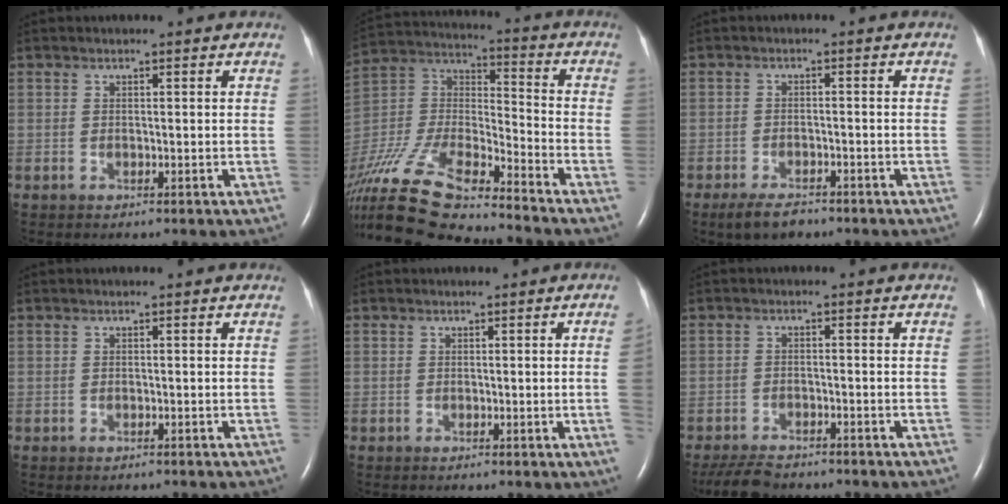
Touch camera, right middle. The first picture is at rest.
{"total": 21.4, "force": [-18.9, 1.7, 9.8], "torque": [-0.255, -0.012, -0.358]}
{"total": 3.5, "force": [-2.6, 1.2, 2.0], "torque": [-0.045, -0.005, -0.042]}
{"total": 0.0}
{"total": 2.4, "force": [-0.1, -1.2, 2.0], "torque": [-0.023, -0.003, 0.001]}
{"total": 6.5, "force": [-5.8, 1.8, 2.3], "torque": [-0.043, -0.016, -0.096]}